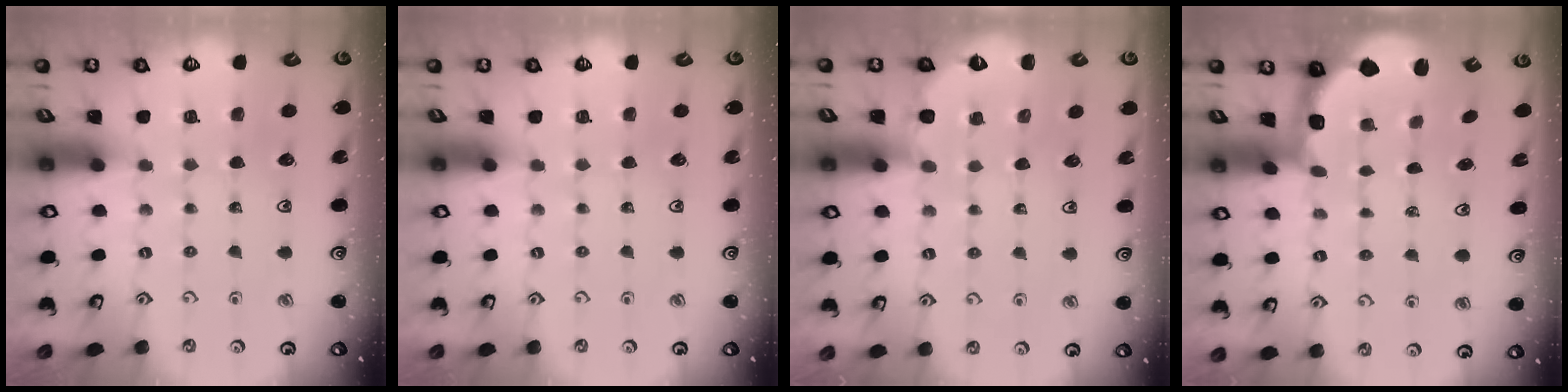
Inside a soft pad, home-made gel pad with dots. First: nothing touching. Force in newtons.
{"total": 0.0}
{"total": 3.2, "press": 2.7, "slide": 1.7}
{"total": 2.5, "press": 1.1, "slide": 2.2}